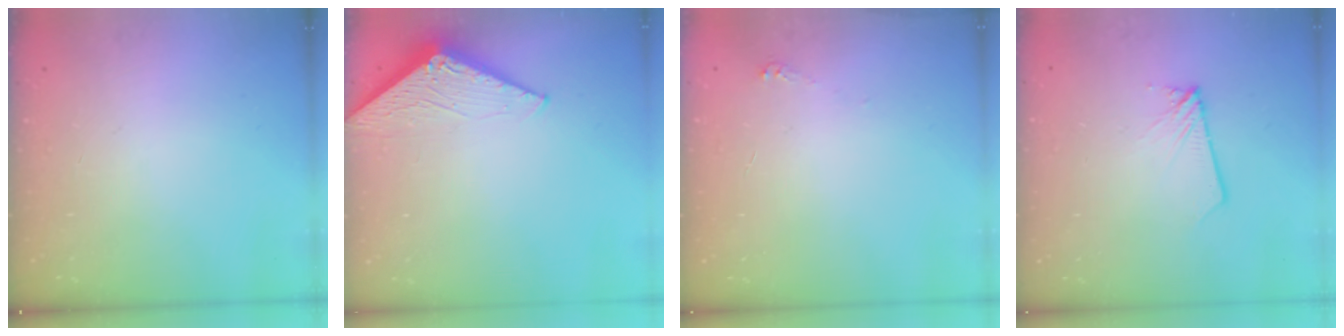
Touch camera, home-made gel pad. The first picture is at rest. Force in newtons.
{"total": 3.1, "press": 3.1, "slide": 0.2}
{"total": 2.5, "press": 2.5, "slide": 0.3}
{"total": 1.9, "press": 1.9, "slide": 0.1}